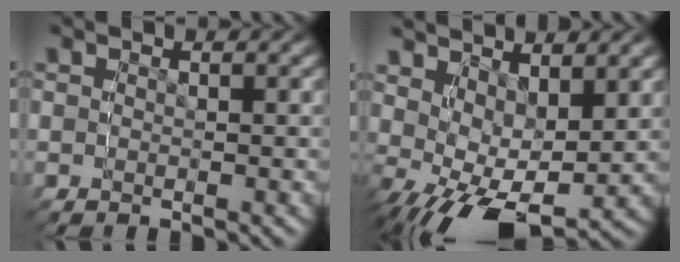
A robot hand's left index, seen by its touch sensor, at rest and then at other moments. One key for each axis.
{"total": 5.2, "fx": 1.8, "fy": 3.9, "fz": 2.9, "tx": -0.049, "ty": -0.001, "tz": 0.034}